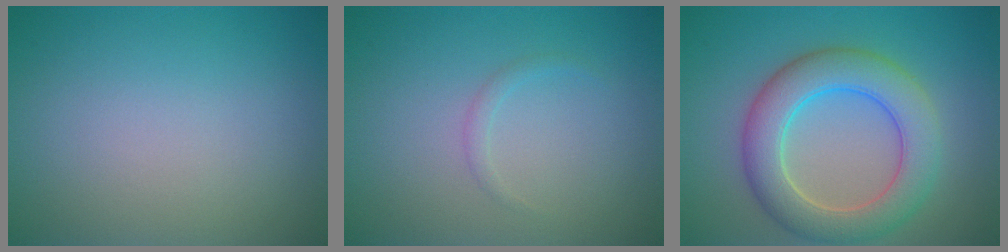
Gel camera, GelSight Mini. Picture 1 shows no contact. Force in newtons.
{"total": 0.8, "press": 0.7, "slide": 0.1}
{"total": 6.6, "press": 6.6, "slide": 0.3}